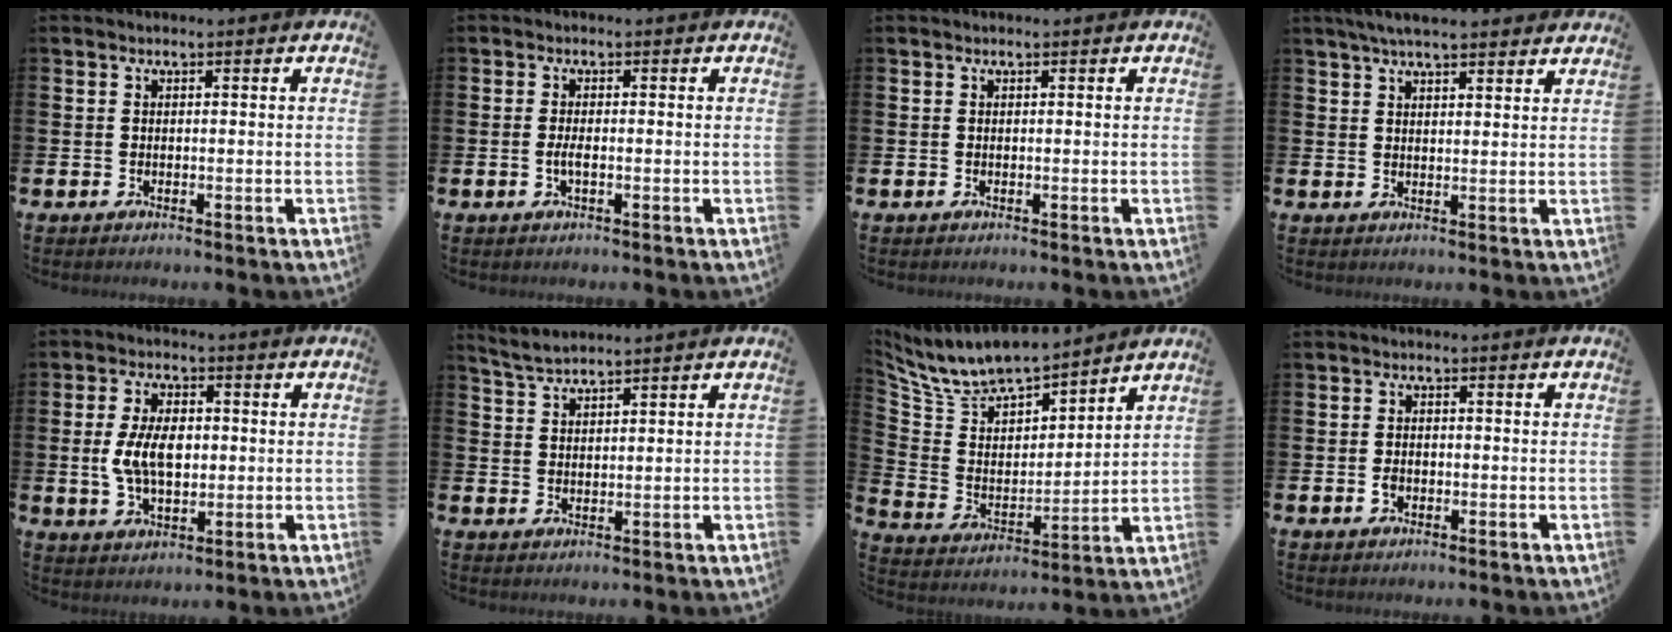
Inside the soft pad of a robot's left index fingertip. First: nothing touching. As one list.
[{"total": 1.5, "force": [-0.4, 0.4, 1.4], "torque": [-0.027, 0.002, -0.007]}, {"total": 0.0}, {"total": 4.7, "force": [4.3, 0.7, 1.8], "torque": [-0.041, -0.009, 0.079]}, {"total": 6.7, "force": [0.4, 3.8, 5.5], "torque": [-0.105, 0.008, 0.004]}, {"total": 2.9, "force": [2.9, -0.1, 0.3], "torque": [-0.022, -0.006, 0.055]}, {"total": 9.4, "force": [9.0, 1.8, 2.2], "torque": [-0.095, -0.063, 0.159]}, {"total": 1.5, "force": [-0.5, 1.1, 0.9], "torque": [-0.018, 0.006, -0.011]}]